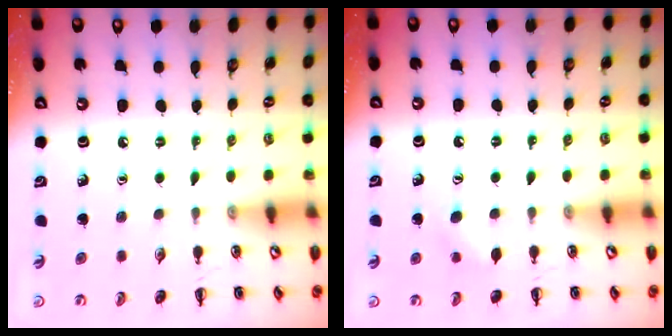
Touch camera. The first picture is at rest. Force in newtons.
{"total": 3.0, "press": 2.9, "slide": 0.8}